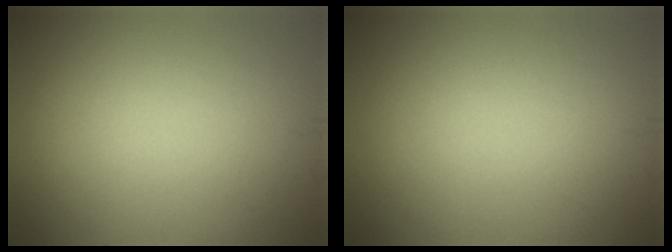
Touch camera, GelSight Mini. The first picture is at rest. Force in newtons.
{"total": 0.0}